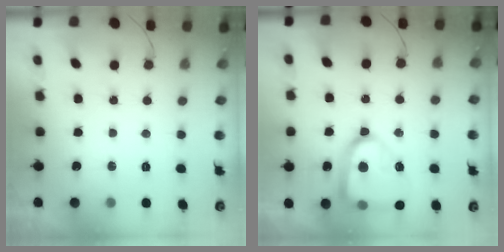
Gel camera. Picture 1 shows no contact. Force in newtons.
{"total": 20.3, "press": 20.2, "slide": 2.1}